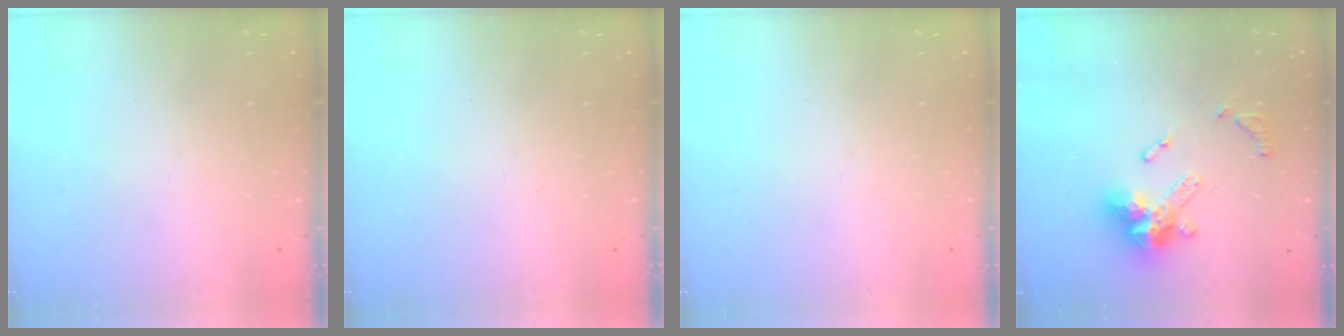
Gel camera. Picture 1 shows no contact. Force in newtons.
{"total": 0.0}
{"total": 0.0}
{"total": 14.7, "press": 14.6, "slide": 1.6}